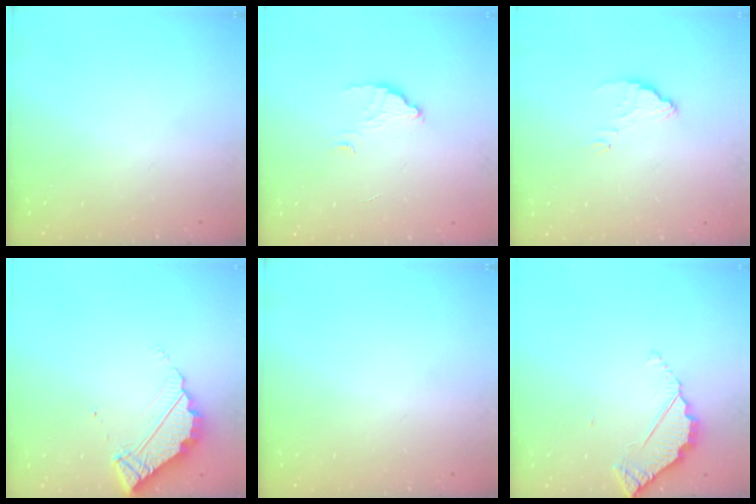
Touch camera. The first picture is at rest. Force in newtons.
{"total": 2.6, "press": 2.6, "slide": 0.2}
{"total": 3.0, "press": 3.0, "slide": 0.2}
{"total": 5.6, "press": 5.6, "slide": 0.3}
{"total": 0.0}
{"total": 3.3, "press": 3.3, "slide": 0.3}